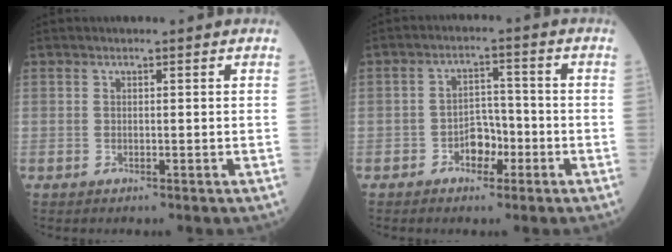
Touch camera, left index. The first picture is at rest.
{"total": 4.4, "force": [-2.2, 2.7, 2.6], "torque": [-0.040, 0.010, -0.042]}